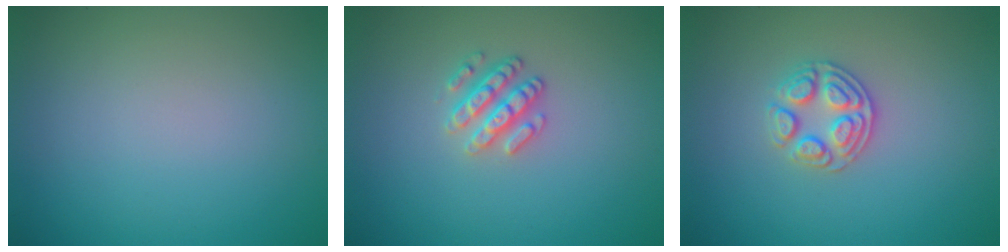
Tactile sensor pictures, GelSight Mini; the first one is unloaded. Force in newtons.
{"total": 2.5, "press": 2.4, "slide": 0.7}
{"total": 2.7, "press": 2.6, "slide": 0.8}